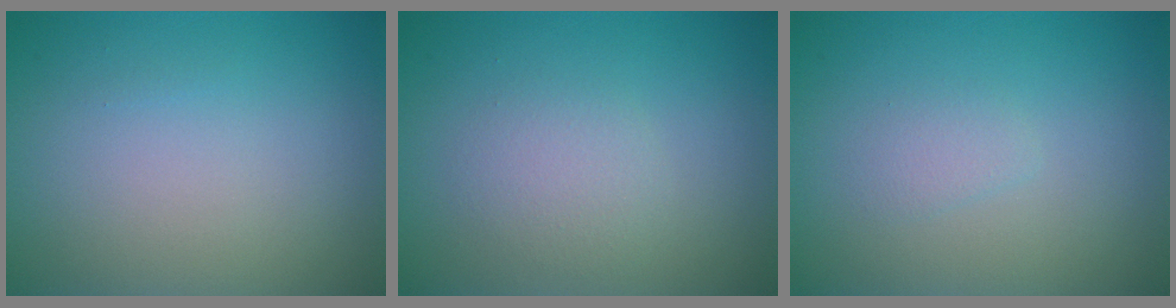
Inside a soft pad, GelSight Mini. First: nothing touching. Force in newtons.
{"total": 2.0, "press": 2.0, "slide": 0.2}
{"total": 0.9, "press": 0.9, "slide": 0.0}